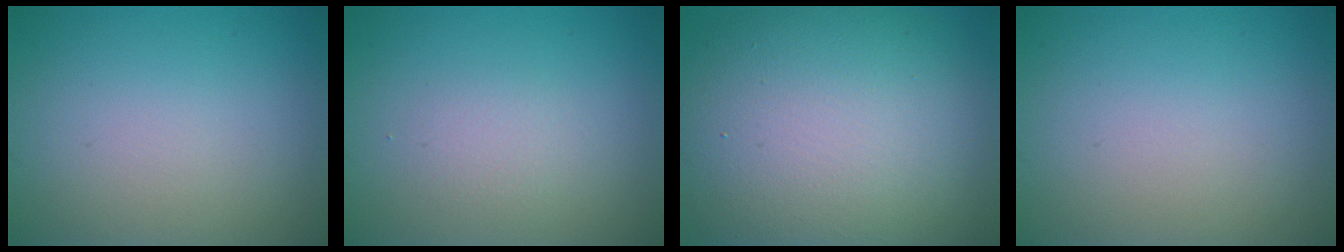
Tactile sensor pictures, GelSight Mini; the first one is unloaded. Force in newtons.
{"total": 1.4, "press": 1.4, "slide": 0.0}
{"total": 14.2, "press": 14.2, "slide": 1.0}
{"total": 0.0}